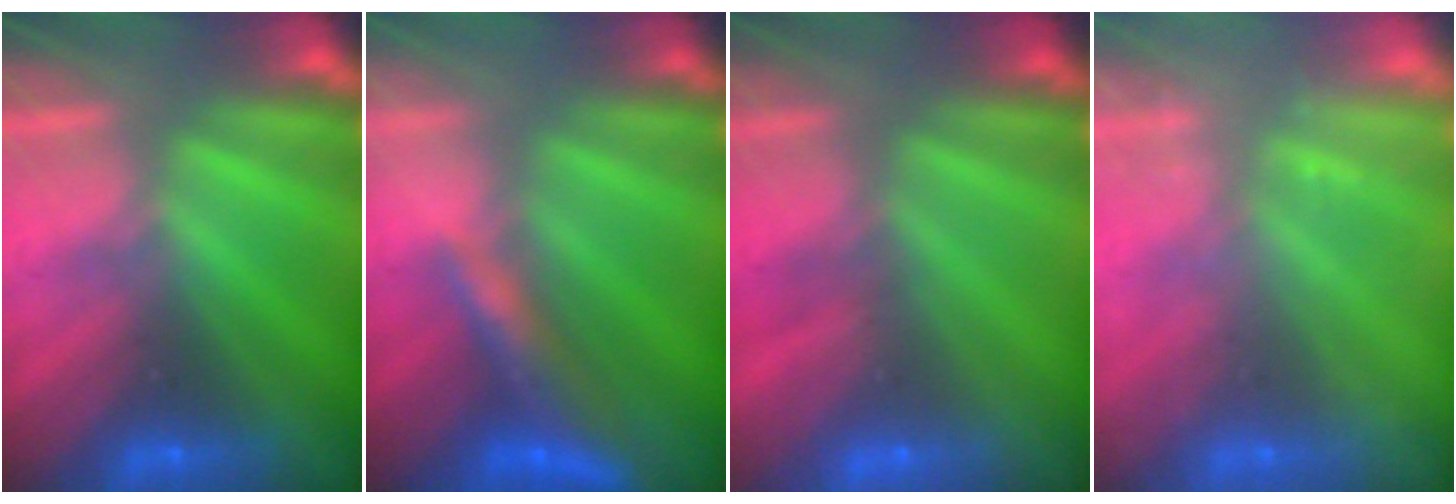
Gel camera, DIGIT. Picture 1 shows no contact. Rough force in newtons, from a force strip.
{"total": 9.1}
{"total": 1.9}
{"total": 2.3}